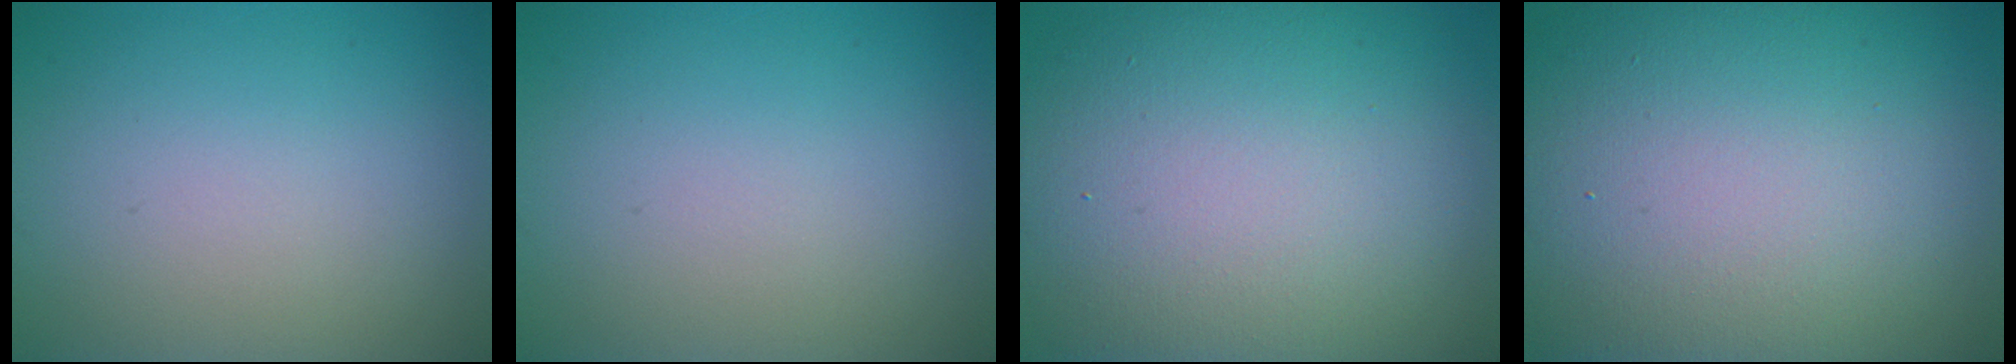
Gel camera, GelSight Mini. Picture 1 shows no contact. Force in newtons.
{"total": 0.0}
{"total": 16.5, "press": 16.5, "slide": 1.4}
{"total": 21.2, "press": 21.2, "slide": 1.7}